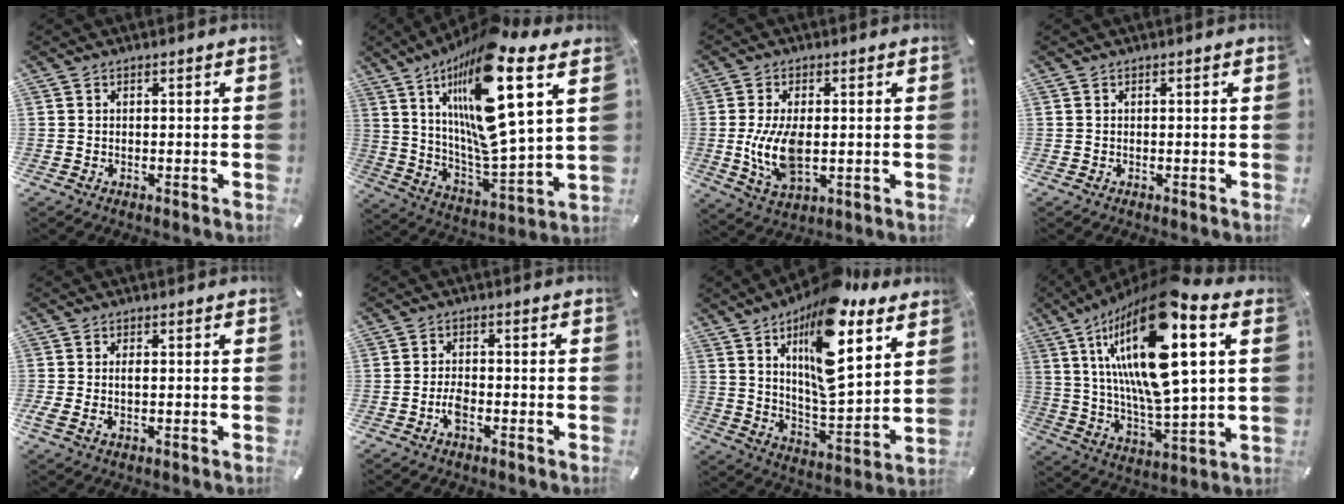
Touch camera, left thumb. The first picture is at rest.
{"total": 21.3, "force": [11.4, 4.8, 17.3], "torque": [-0.327, -0.082, 0.172]}
{"total": 10.3, "force": [-0.3, 5.3, 8.9], "torque": [-0.199, -0.017, -0.009]}
{"total": 0.0}
{"total": 2.0, "force": [0.0, 0.7, 1.9], "torque": [-0.037, -0.002, 0.000]}
{"total": 3.4, "force": [-1.7, 1.6, 2.5], "torque": [-0.056, 0.003, -0.033]}
{"total": 19.7, "force": [11.1, 8.1, 14.1], "torque": [-0.236, -0.059, 0.187]}
{"total": 25.1, "force": [10.0, 7.6, 21.8], "torque": [-0.428, -0.058, 0.154]}